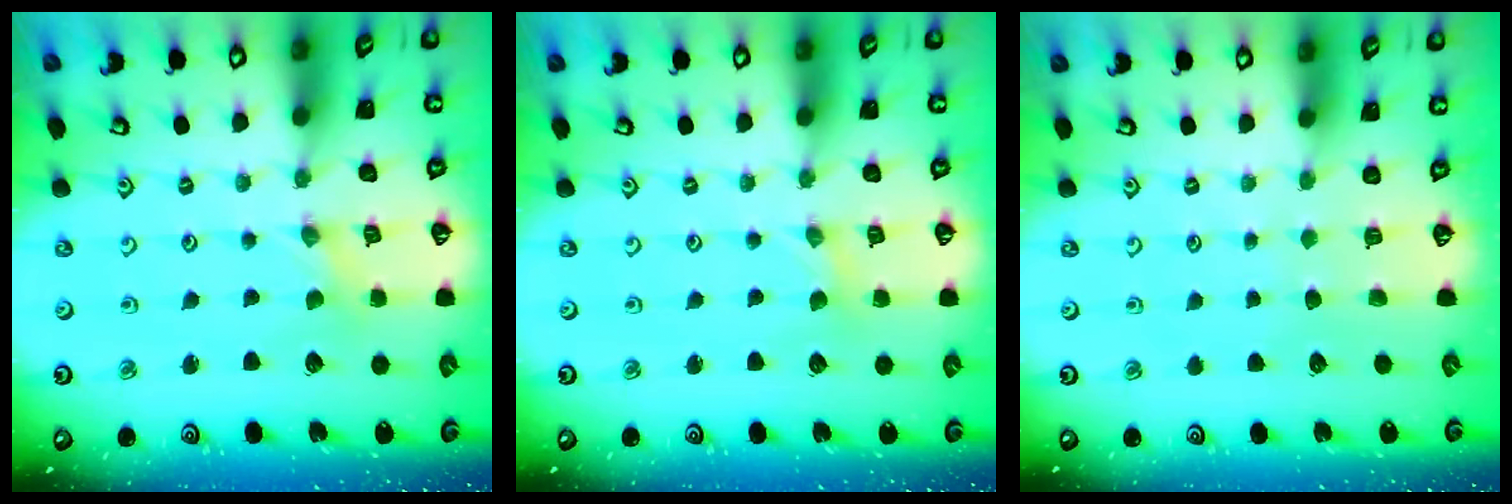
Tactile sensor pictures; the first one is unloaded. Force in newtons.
{"total": 1.4, "press": 1.4, "slide": 0.2}
{"total": 0.0}